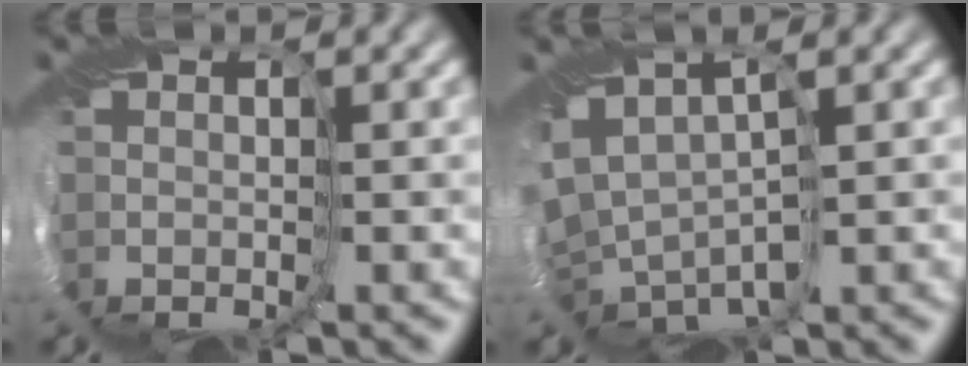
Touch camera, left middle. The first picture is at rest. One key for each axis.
{"total": 3.6, "fx": -0.1, "fy": 2.3, "fz": 2.7, "tx": -0.075, "ty": 0.011, "tz": 0.028}